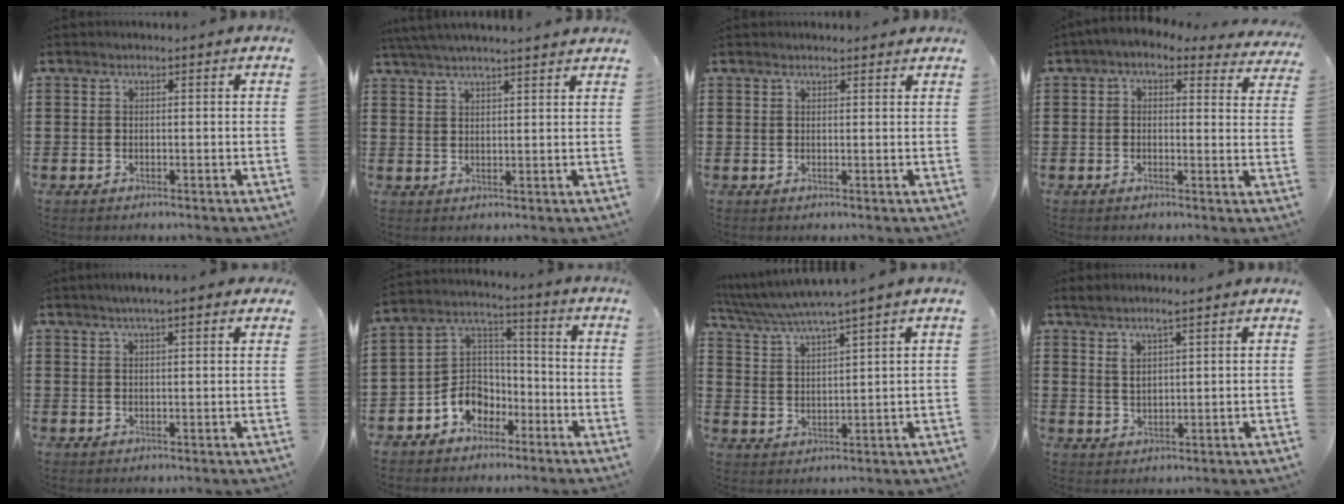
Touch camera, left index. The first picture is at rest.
{"total": 3.6, "force": [3.4, -0.5, 1.0], "torque": [-0.031, -0.007, 0.062]}
{"total": 1.2, "force": [1.1, 0.1, 0.3], "torque": [-0.008, 0.001, 0.022]}
{"total": 2.3, "force": [1.4, 1.1, 1.5], "torque": [-0.036, -0.005, 0.021]}
{"total": 2.7, "force": [1.9, 0.3, 1.8], "torque": [-0.041, 0.007, 0.034]}
{"total": 7.0, "force": [-4.2, 5.5, 1.5], "torque": [-0.047, 0.016, -0.083]}
{"total": 4.1, "force": [3.6, -0.7, 1.8], "torque": [-0.049, -0.024, 0.057]}
{"total": 2.8, "force": [1.9, 0.5, 1.9], "torque": [-0.041, 0.003, 0.034]}